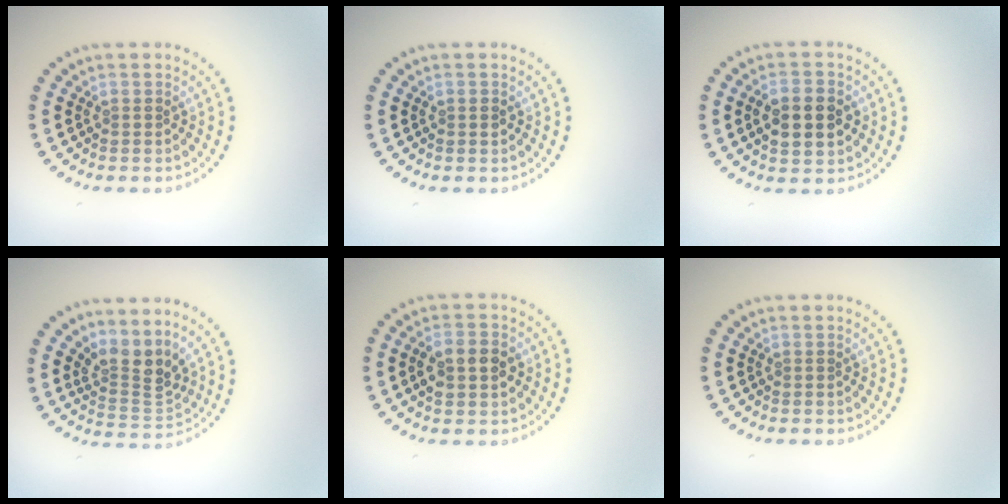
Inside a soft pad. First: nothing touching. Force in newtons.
{"total": 0.8, "press": 0.8, "slide": 0.0}
{"total": 4.5, "press": 4.5, "slide": 0.1}
{"total": 3.3, "press": 2.4, "slide": 2.3}
{"total": 3.7, "press": 3.6, "slide": 0.3}
{"total": 0.0}